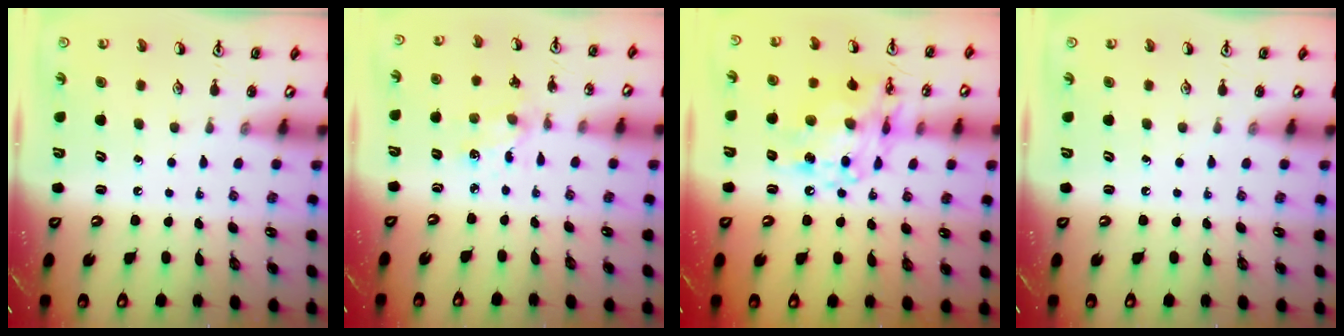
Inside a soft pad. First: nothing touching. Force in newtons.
{"total": 2.4, "press": 2.4, "slide": 0.6}
{"total": 13.6, "press": 13.5, "slide": 1.0}
{"total": 0.0}